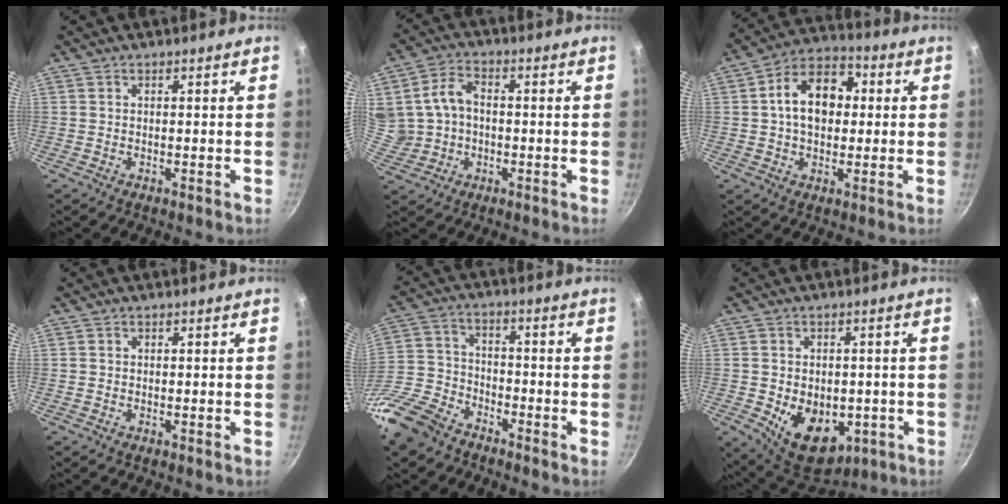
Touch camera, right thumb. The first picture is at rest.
{"total": 10.3, "force": [0.3, 8.3, 6.1], "torque": [-0.111, 0.021, 0.010]}
{"total": 12.7, "force": [1.3, 8.9, 9.0], "torque": [-0.107, 0.026, 0.005]}
{"total": 0.0}
{"total": 14.3, "force": [-10.2, 7.8, 6.3], "torque": [-0.129, 0.056, -0.218]}
{"total": 13.3, "force": [-3.3, 9.2, 9.0], "torque": [-0.102, -0.009, -0.028]}